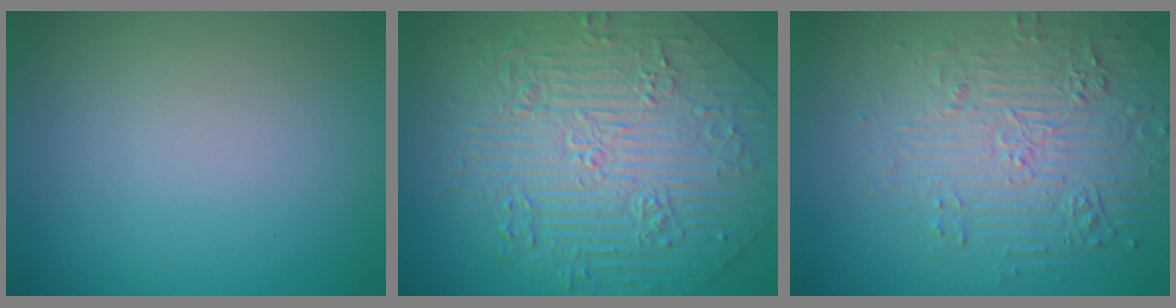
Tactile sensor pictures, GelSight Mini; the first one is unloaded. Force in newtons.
{"total": 10.1, "press": 7.6, "slide": 6.6}
{"total": 6.0, "press": 4.8, "slide": 3.6}